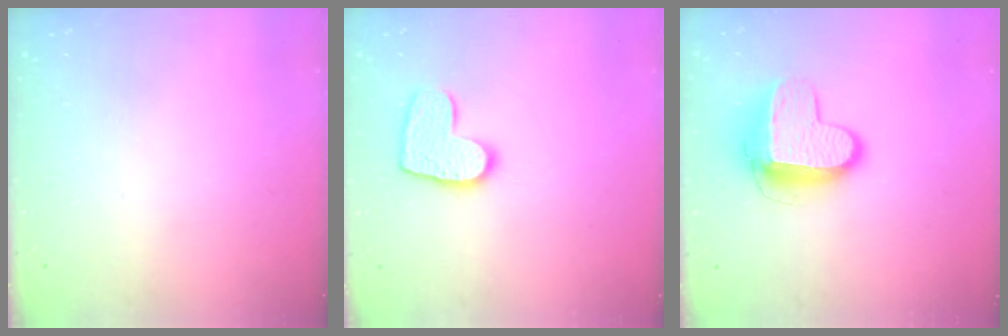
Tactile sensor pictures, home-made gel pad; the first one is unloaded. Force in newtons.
{"total": 10.6, "press": 10.6, "slide": 0.8}
{"total": 11.1, "press": 11.0, "slide": 1.3}